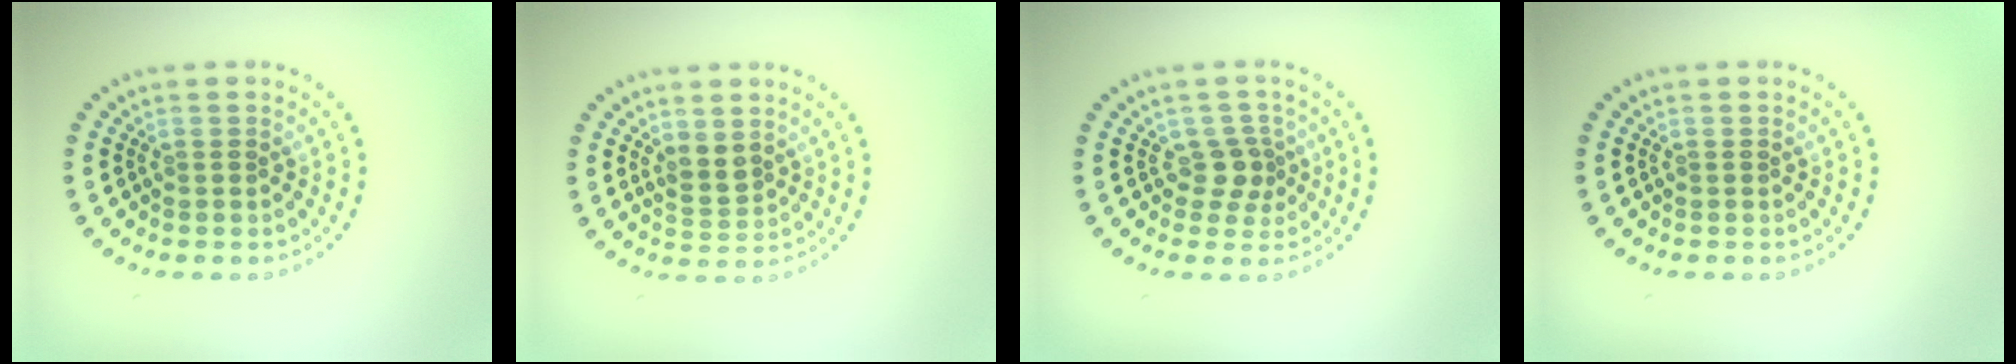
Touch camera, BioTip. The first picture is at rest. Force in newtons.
{"total": 1.9, "press": 1.6, "slide": 1.0}
{"total": 2.1, "press": 1.5, "slide": 1.5}
{"total": 0.0}